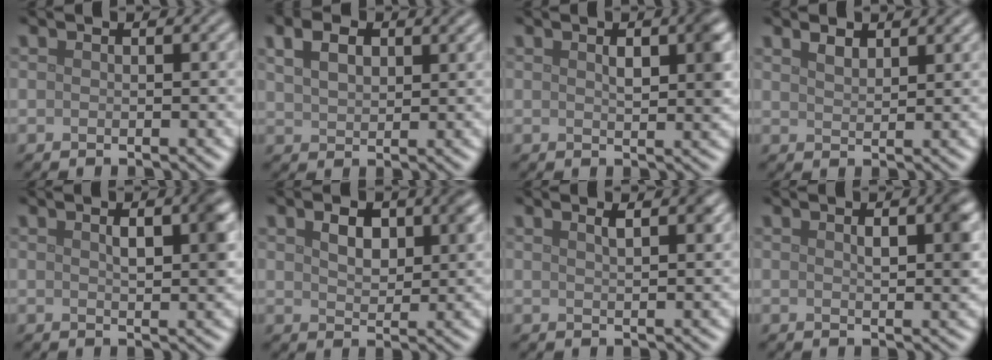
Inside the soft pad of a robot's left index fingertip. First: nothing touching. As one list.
[{"total": 3.8, "force": [1.9, 2.2, 2.5], "torque": [-0.051, 0.006, 0.034]}, {"total": 3.5, "force": [1.0, 1.3, 3.1], "torque": [-0.044, 0.005, 0.015]}, {"total": 1.9, "force": [1.5, 0.7, 0.9], "torque": [-0.017, 0.000, 0.030]}, {"total": 3.6, "force": [1.0, 1.2, 3.2], "torque": [-0.047, 0.006, 0.016]}, {"total": 4.0, "force": [1.7, 2.3, 2.8], "torque": [-0.048, 0.002, 0.028]}, {"total": 2.3, "force": [1.3, 0.7, 1.7], "torque": [-0.015, 0.007, 0.019]}, {"total": 3.1, "force": [0.9, 1.0, 2.8], "torque": [-0.039, 0.005, 0.013]}]